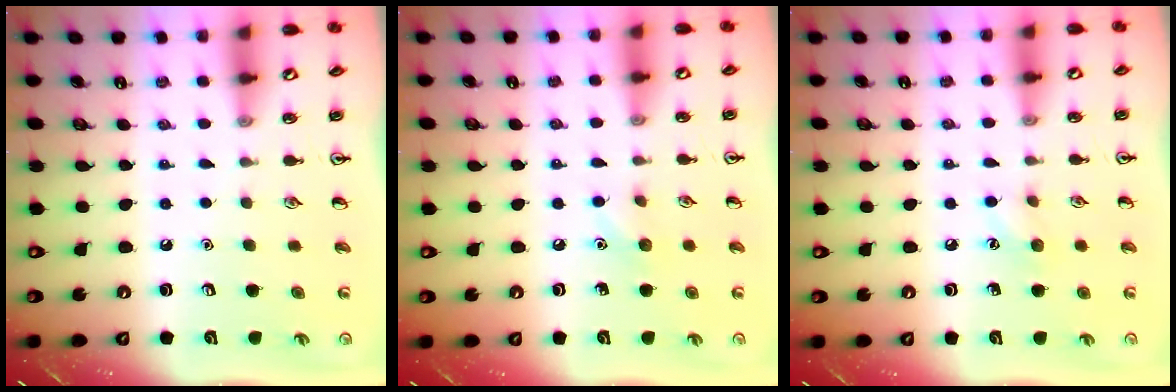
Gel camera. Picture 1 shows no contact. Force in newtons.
{"total": 5.8, "press": 5.5, "slide": 1.8}
{"total": 6.0, "press": 5.8, "slide": 1.6}